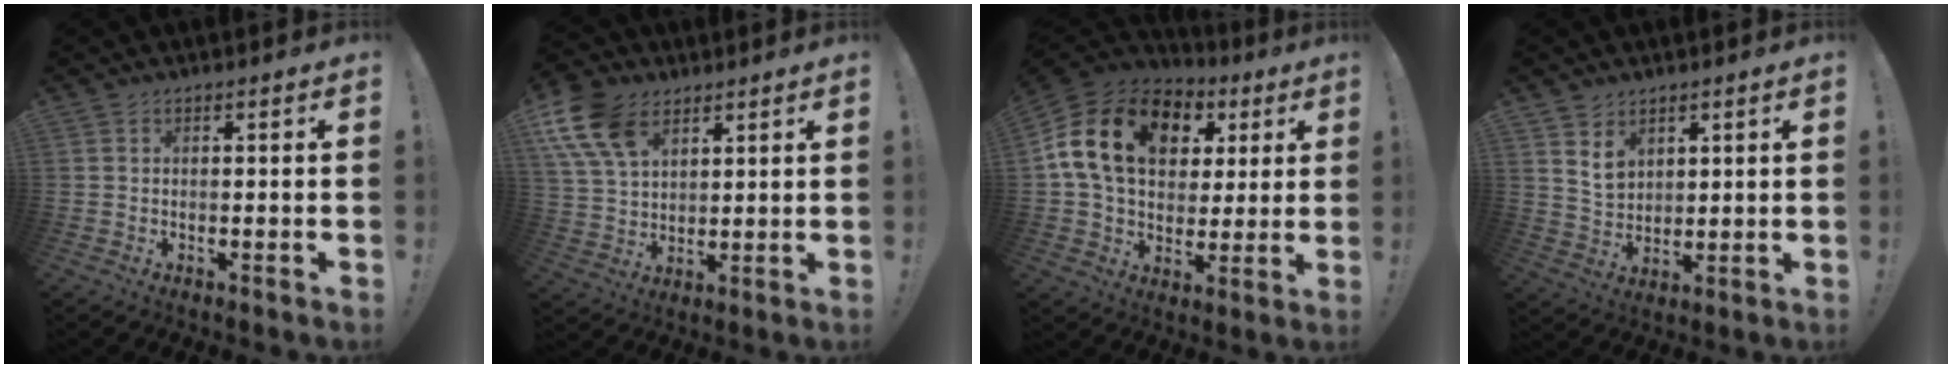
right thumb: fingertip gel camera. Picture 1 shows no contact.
{"total": 15.0, "force": [7.7, 9.7, 8.4], "torque": [-0.166, -0.032, 0.150]}
{"total": 19.1, "force": [6.1, 13.0, 12.5], "torque": [-0.229, -0.009, 0.112]}
{"total": 7.0, "force": [4.5, 5.0, 2.0], "torque": [-0.021, -0.033, 0.085]}